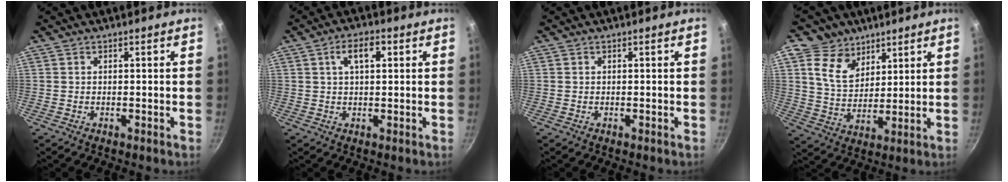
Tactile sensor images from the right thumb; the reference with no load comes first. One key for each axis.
{"total": 5.4, "fx": 1.7, "fy": 2.6, "fz": 4.4, "tx": -0.064, "ty": 0.010, "tz": 0.026}
{"total": 0.0}
{"total": 9.7, "fx": 5.6, "fy": 7.0, "fz": 3.6, "tx": -0.027, "ty": -0.041, "tz": 0.102}